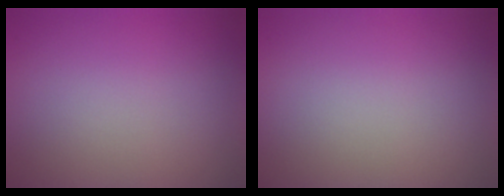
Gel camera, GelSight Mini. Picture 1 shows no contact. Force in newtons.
{"total": 0.0}